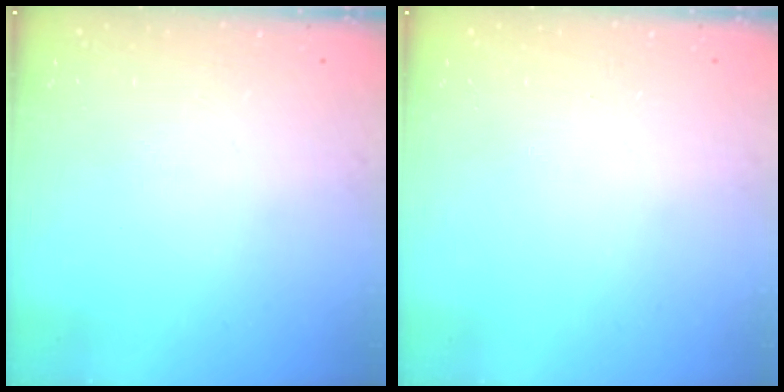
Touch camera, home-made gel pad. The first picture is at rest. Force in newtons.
{"total": 0.0}